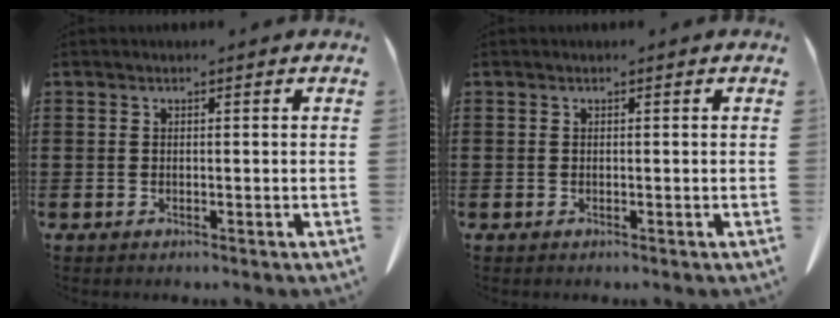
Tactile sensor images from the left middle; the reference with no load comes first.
{"total": 0.0}